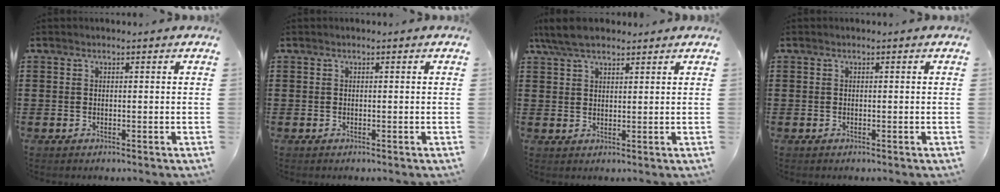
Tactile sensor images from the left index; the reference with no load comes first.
{"total": 0.0}
{"total": 5.7, "force": [4.5, 1.9, 3.0], "torque": [-0.071, 0.001, 0.085]}
{"total": 0.0}